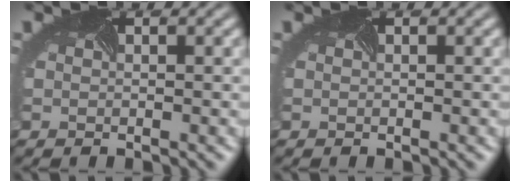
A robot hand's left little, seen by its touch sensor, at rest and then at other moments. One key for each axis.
{"total": 0.0}